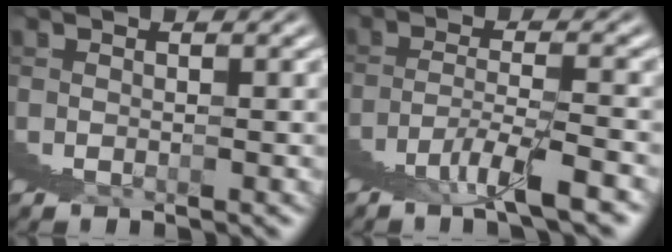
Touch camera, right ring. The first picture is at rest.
{"total": 3.2, "force": [0.0, 0.9, 3.1], "torque": [-0.047, 0.016, -0.008]}